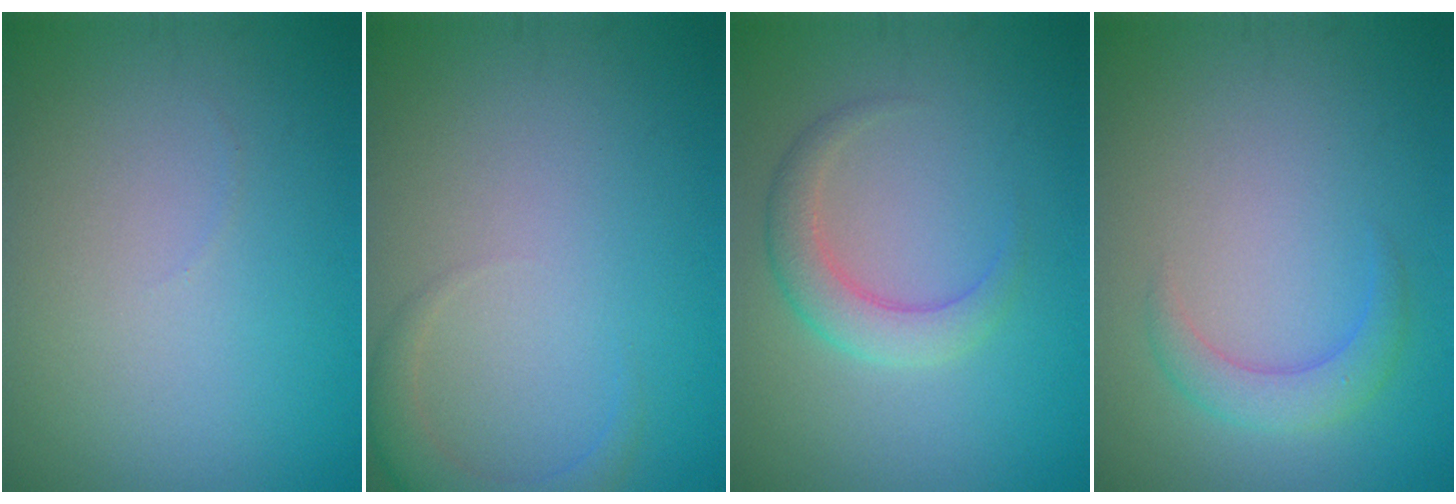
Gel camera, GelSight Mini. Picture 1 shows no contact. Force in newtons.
{"total": 2.3, "press": 2.3, "slide": 0.1}
{"total": 2.8, "press": 2.8, "slide": 0.2}
{"total": 2.4, "press": 2.4, "slide": 0.0}